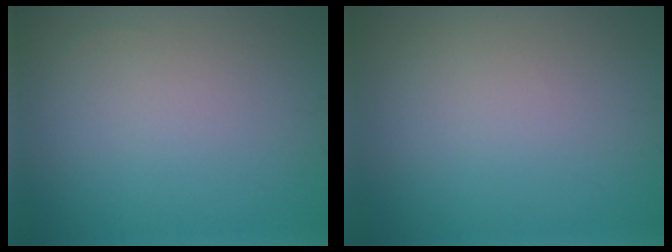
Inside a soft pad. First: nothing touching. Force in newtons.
{"total": 0.0}